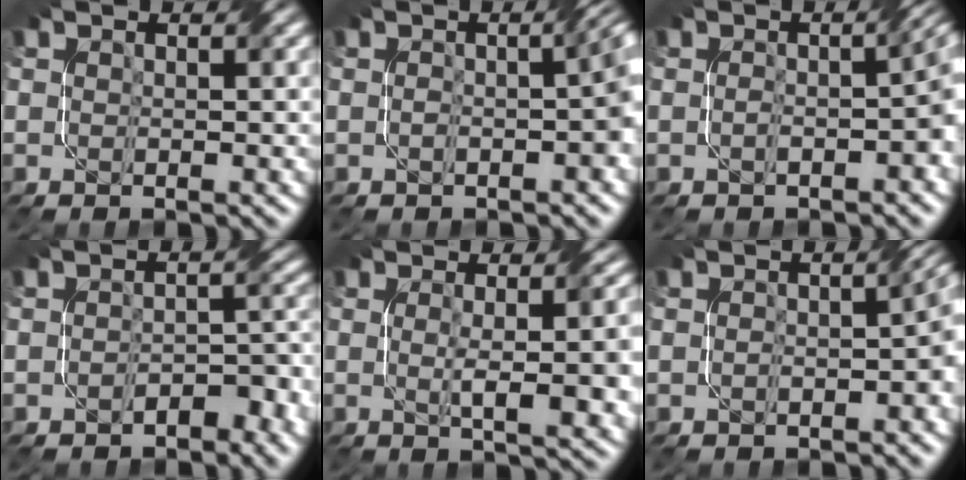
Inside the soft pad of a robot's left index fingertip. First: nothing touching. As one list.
[{"total": 4.0, "force": [-0.6, 1.0, 3.8], "torque": [-0.052, 0.009, -0.010]}, {"total": 4.4, "force": [-0.9, 1.2, 4.1], "torque": [-0.058, 0.007, -0.014]}, {"total": 2.8, "force": [-1.8, 1.2, 1.8], "torque": [-0.029, 0.006, -0.027]}, {"total": 6.9, "force": [-0.2, 1.9, 6.6], "torque": [-0.070, 0.007, -0.002]}, {"total": 3.4, "force": [-0.9, 0.8, 3.1], "torque": [-0.048, 0.008, -0.016]}]